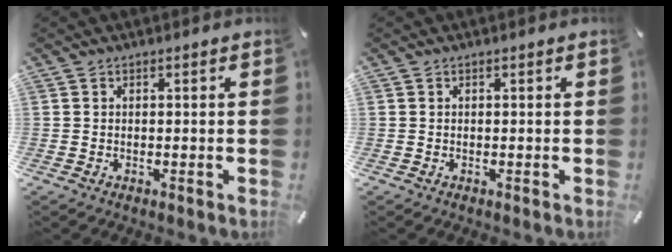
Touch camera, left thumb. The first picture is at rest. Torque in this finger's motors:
{"motor_torque": [0.00, 0.00, -0.01, 0.01, 0.00]}